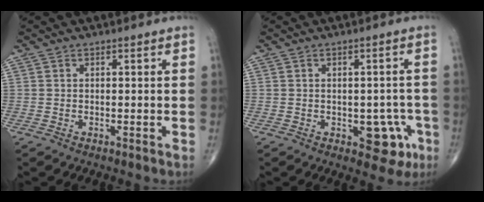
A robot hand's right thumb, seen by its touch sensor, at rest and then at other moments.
{"total": 7.0, "force": [-2.5, 4.0, 5.2], "torque": [-0.029, 0.010, -0.023]}